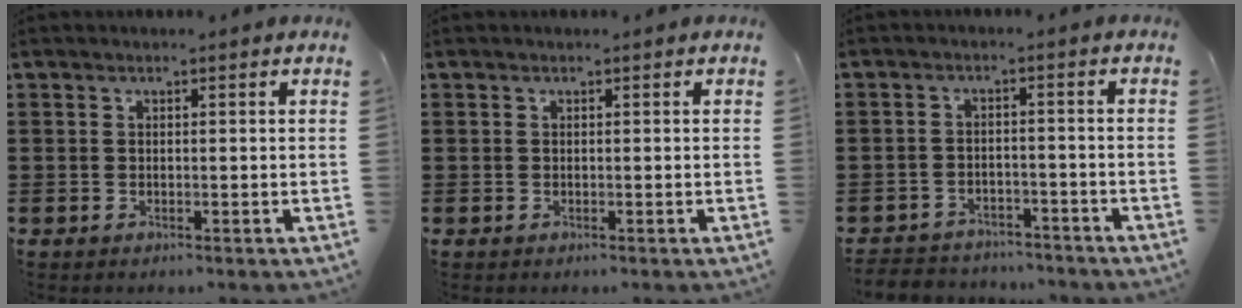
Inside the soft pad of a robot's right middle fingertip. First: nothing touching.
{"total": 0.0}
{"total": 3.5, "force": [-3.3, 0.7, -0.4], "torque": [-0.001, -0.001, -0.074]}